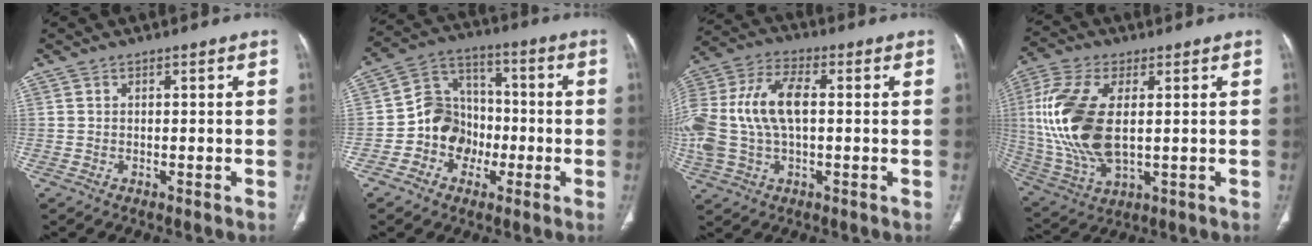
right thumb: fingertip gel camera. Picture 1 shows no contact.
{"total": 11.2, "force": [-3.2, 9.8, 4.4], "torque": [-0.027, 0.041, -0.064]}
{"total": 17.9, "force": [0.9, 9.8, 14.9], "torque": [-0.342, 0.025, 0.015]}
{"total": 18.4, "force": [1.6, 9.4, 15.7], "torque": [-0.354, -0.010, 0.037]}